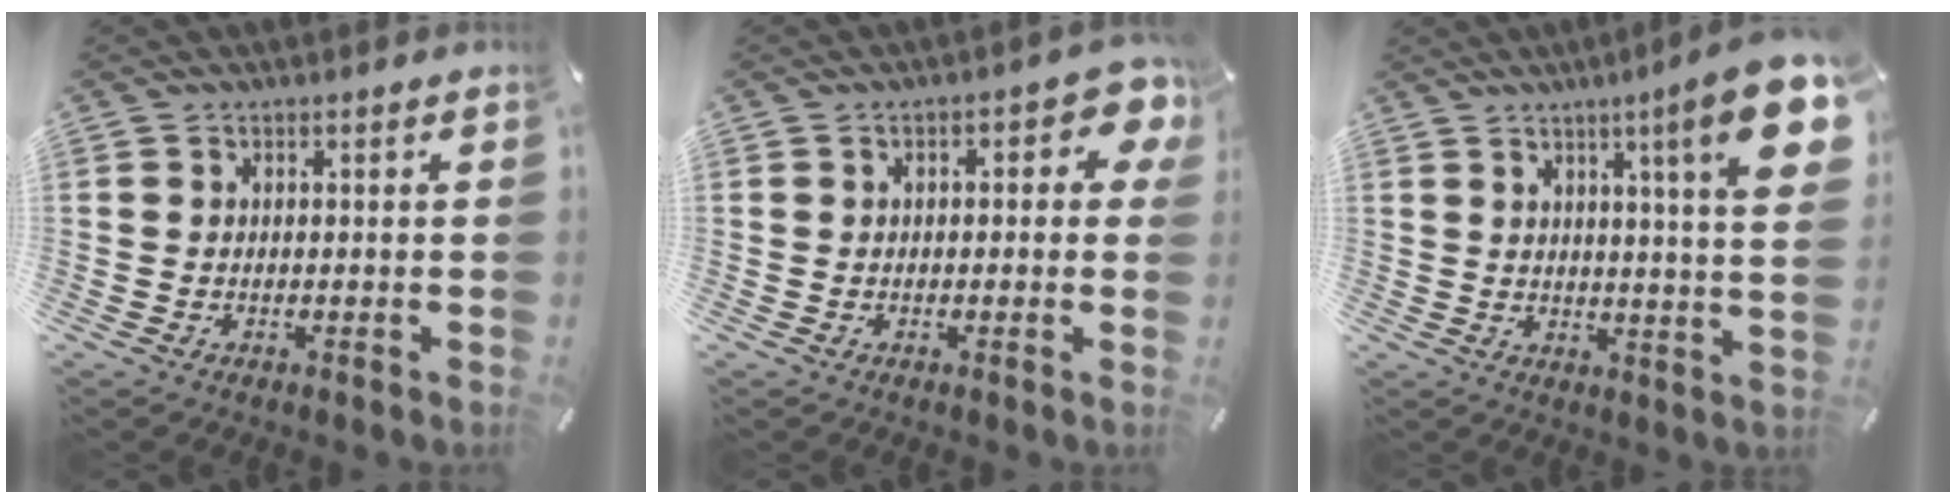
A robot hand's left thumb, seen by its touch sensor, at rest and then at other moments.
{"total": 6.7, "force": [1.6, 3.2, 5.7], "torque": [-0.076, 0.001, 0.022]}
{"total": 14.8, "force": [6.6, 1.0, 13.2], "torque": [-0.199, -0.032, 0.093]}